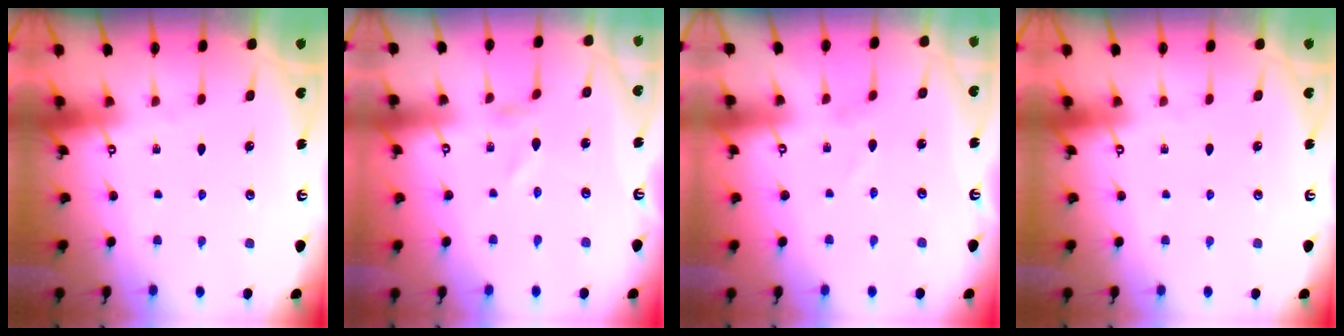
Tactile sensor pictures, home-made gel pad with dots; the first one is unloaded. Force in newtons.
{"total": 1.1, "press": 1.1, "slide": 0.1}
{"total": 1.1, "press": 1.1, "slide": 0.1}
{"total": 0.0}